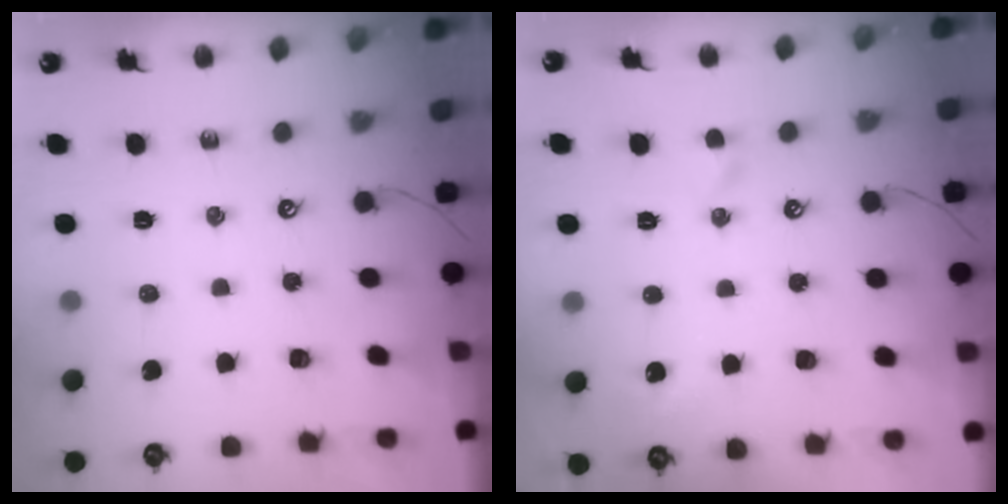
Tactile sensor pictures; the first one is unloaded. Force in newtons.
{"total": 2.0, "press": 1.9, "slide": 0.5}